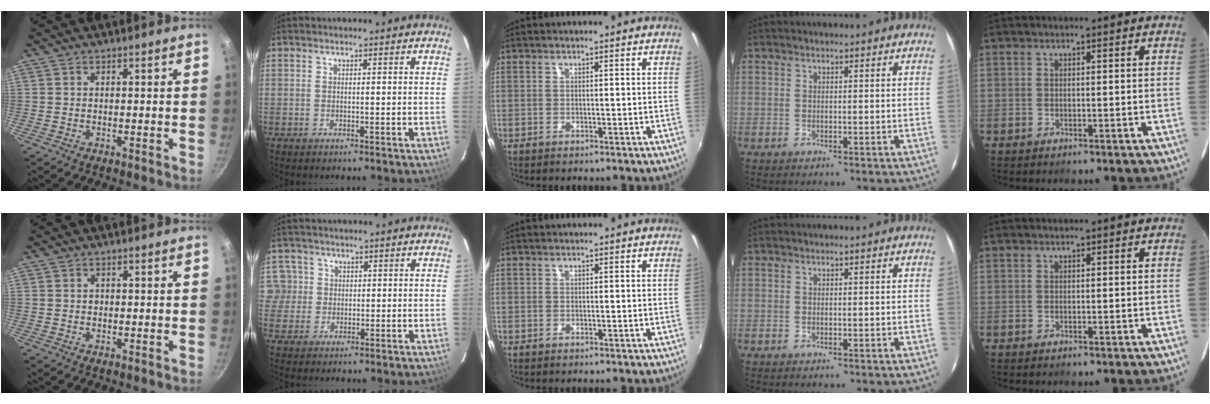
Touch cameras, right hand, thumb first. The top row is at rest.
{"thumb": {"total": 0.6, "force": [0.1, 0.6, 0.3], "torque": [-0.002, 0.003, 0.002]}, "index": {"total": 4.0, "force": [0.6, 4.0, 0.2], "torque": [0.018, 0.024, 0.010]}}